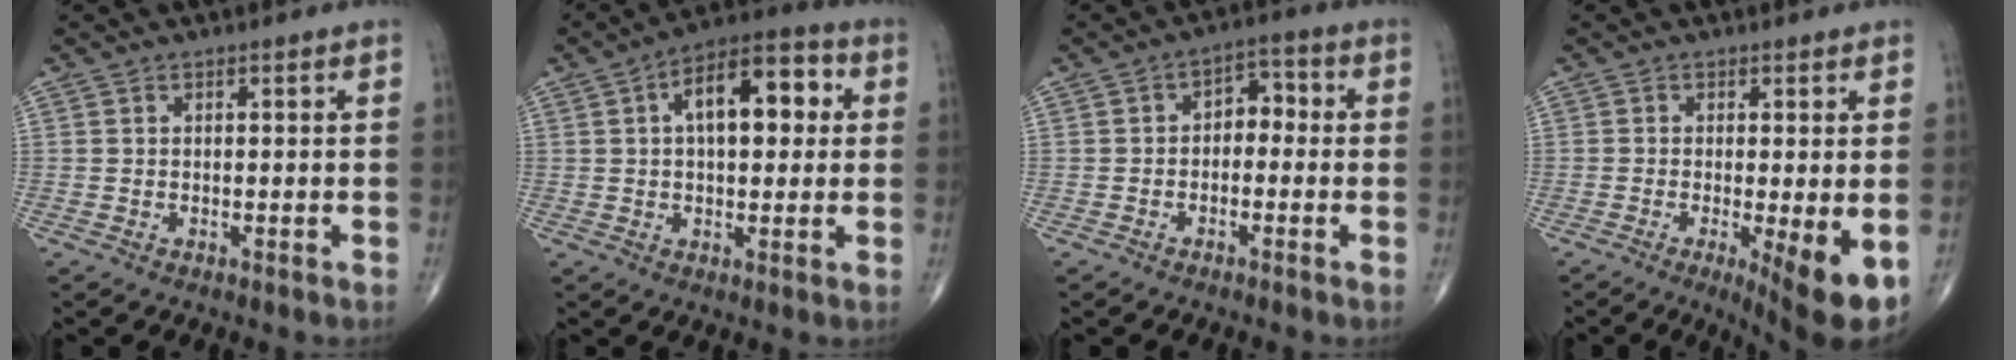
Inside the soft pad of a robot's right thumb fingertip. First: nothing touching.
{"total": 13.6, "force": [2.9, 6.8, 11.4], "torque": [-0.144, 0.025, 0.037]}
{"total": 4.7, "force": [-0.6, 3.3, 3.3], "torque": [-0.020, 0.025, -0.024]}
{"total": 8.3, "force": [-2.4, 1.7, 7.8], "torque": [-0.116, -0.022, -0.035]}